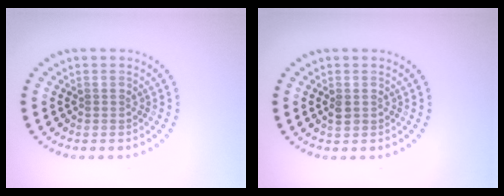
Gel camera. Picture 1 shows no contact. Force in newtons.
{"total": 1.1, "press": 1.0, "slide": 0.2}